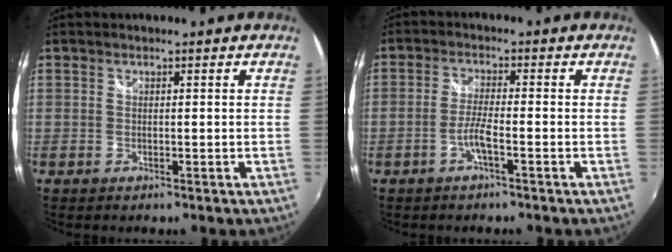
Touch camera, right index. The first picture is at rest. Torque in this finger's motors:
{"motor_torque": [0.60, 0.30, 0.20, 0.06]}